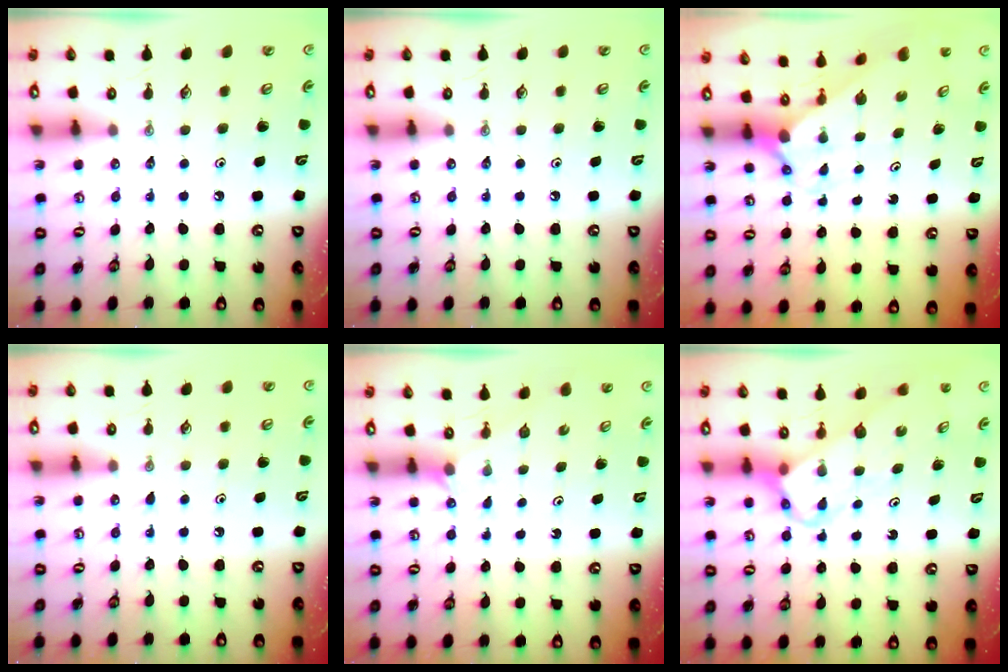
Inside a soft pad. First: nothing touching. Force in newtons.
{"total": 0.0}
{"total": 1.2, "press": 1.2, "slide": 0.1}
{"total": 4.3, "press": 4.3, "slide": 0.4}
{"total": 1.2, "press": 1.2, "slide": 0.1}
{"total": 3.7, "press": 3.7, "slide": 0.1}